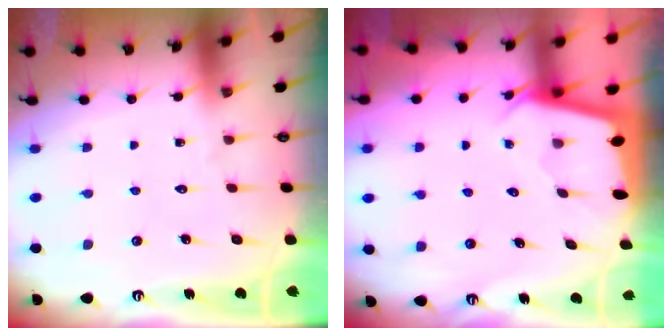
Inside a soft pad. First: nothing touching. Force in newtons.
{"total": 2.1, "press": 2.1, "slide": 0.2}